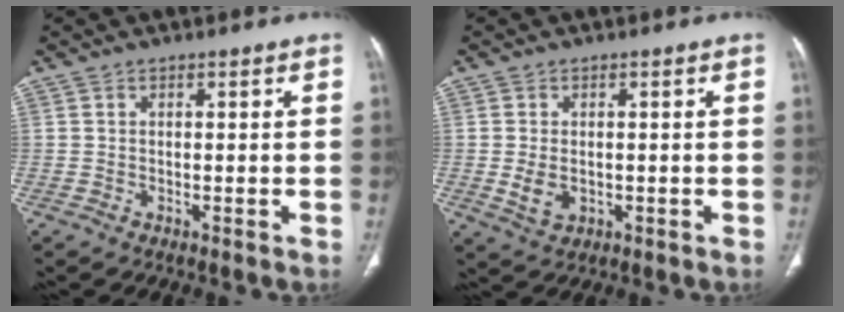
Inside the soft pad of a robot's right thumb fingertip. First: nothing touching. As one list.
[{"total": 4.0, "force": [-0.4, 2.8, 2.8], "torque": [-0.051, -0.004, 0.002]}]